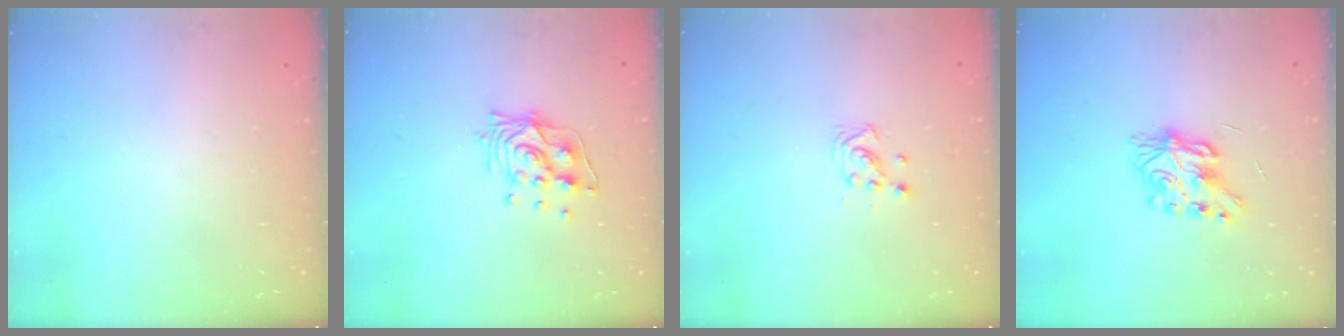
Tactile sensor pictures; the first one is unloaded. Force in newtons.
{"total": 11.1, "press": 11.1, "slide": 1.4}
{"total": 3.4, "press": 3.4, "slide": 0.3}
{"total": 7.8, "press": 7.8, "slide": 0.1}